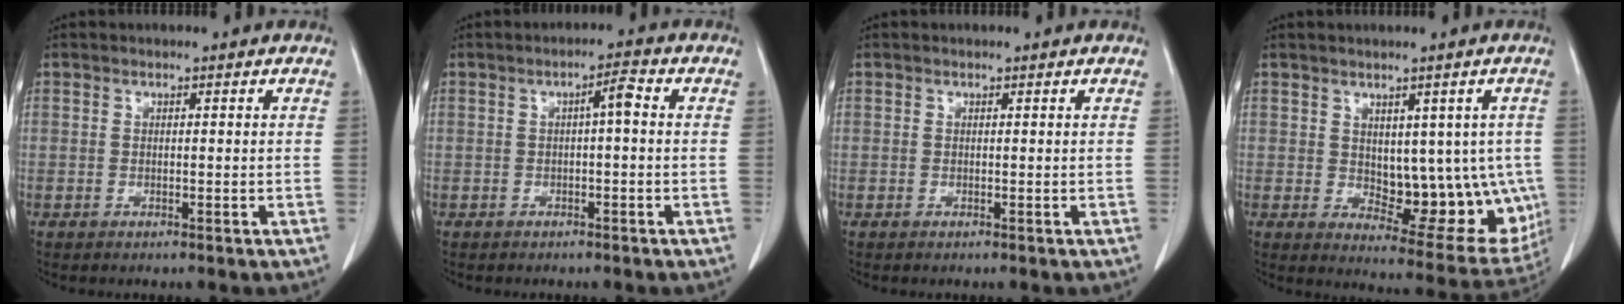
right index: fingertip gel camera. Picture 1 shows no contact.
{"total": 2.6, "force": [0.2, 0.3, 2.6], "torque": [-0.039, 0.007, 0.003]}
{"total": 0.0}
{"total": 12.7, "force": [0.3, 6.7, 10.7], "torque": [-0.119, -0.003, 0.027]}